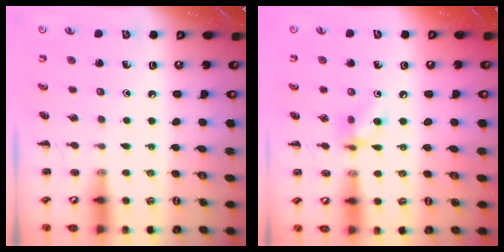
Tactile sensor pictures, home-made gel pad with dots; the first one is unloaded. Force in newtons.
{"total": 6.9, "press": 6.8, "slide": 0.8}